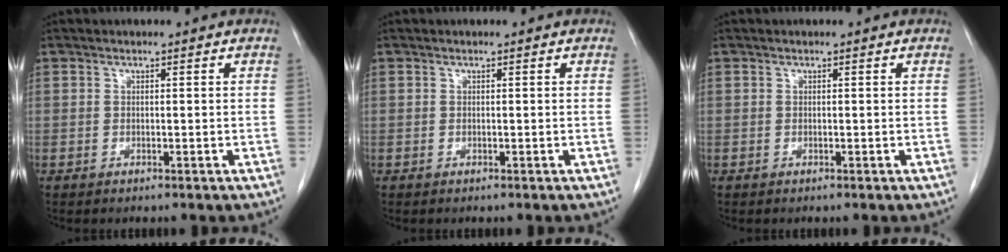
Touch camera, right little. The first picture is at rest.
{"total": 0.0}
{"total": 0.0}